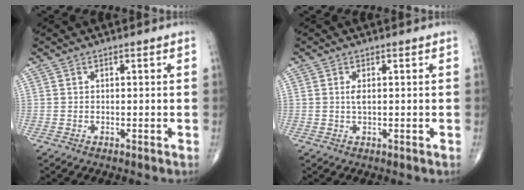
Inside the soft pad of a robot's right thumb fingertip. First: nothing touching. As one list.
[{"total": 1.4, "force": [0.2, 0.4, 1.3], "torque": [-0.031, -0.002, 0.006]}]